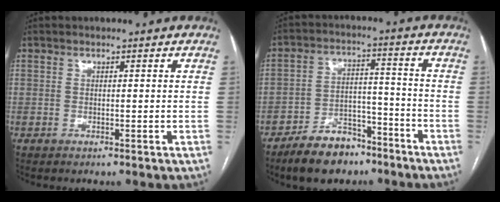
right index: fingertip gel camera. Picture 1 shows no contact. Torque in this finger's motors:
{"motor_torque": [0.03, -0.69, 0.02, -0.05]}